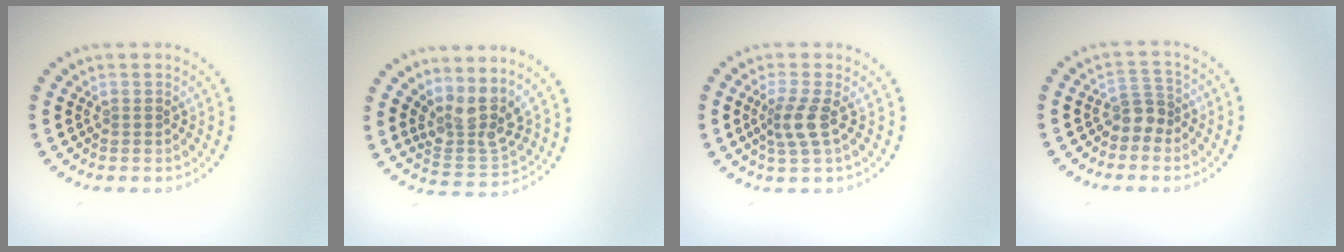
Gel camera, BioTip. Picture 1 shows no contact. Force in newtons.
{"total": 3.7, "press": 2.8, "slide": 2.3}
{"total": 2.5, "press": 2.0, "slide": 1.6}
{"total": 2.0, "press": 1.6, "slide": 1.2}